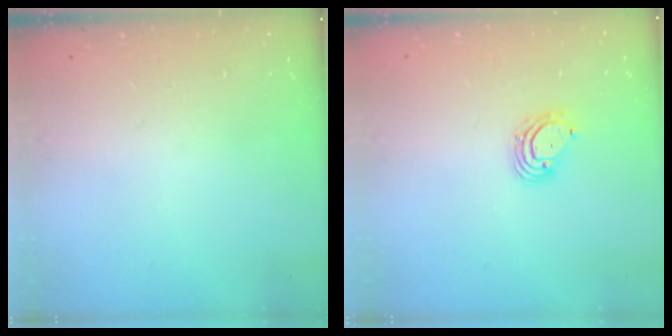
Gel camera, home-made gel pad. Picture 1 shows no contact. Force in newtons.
{"total": 5.2, "press": 5.2, "slide": 0.6}